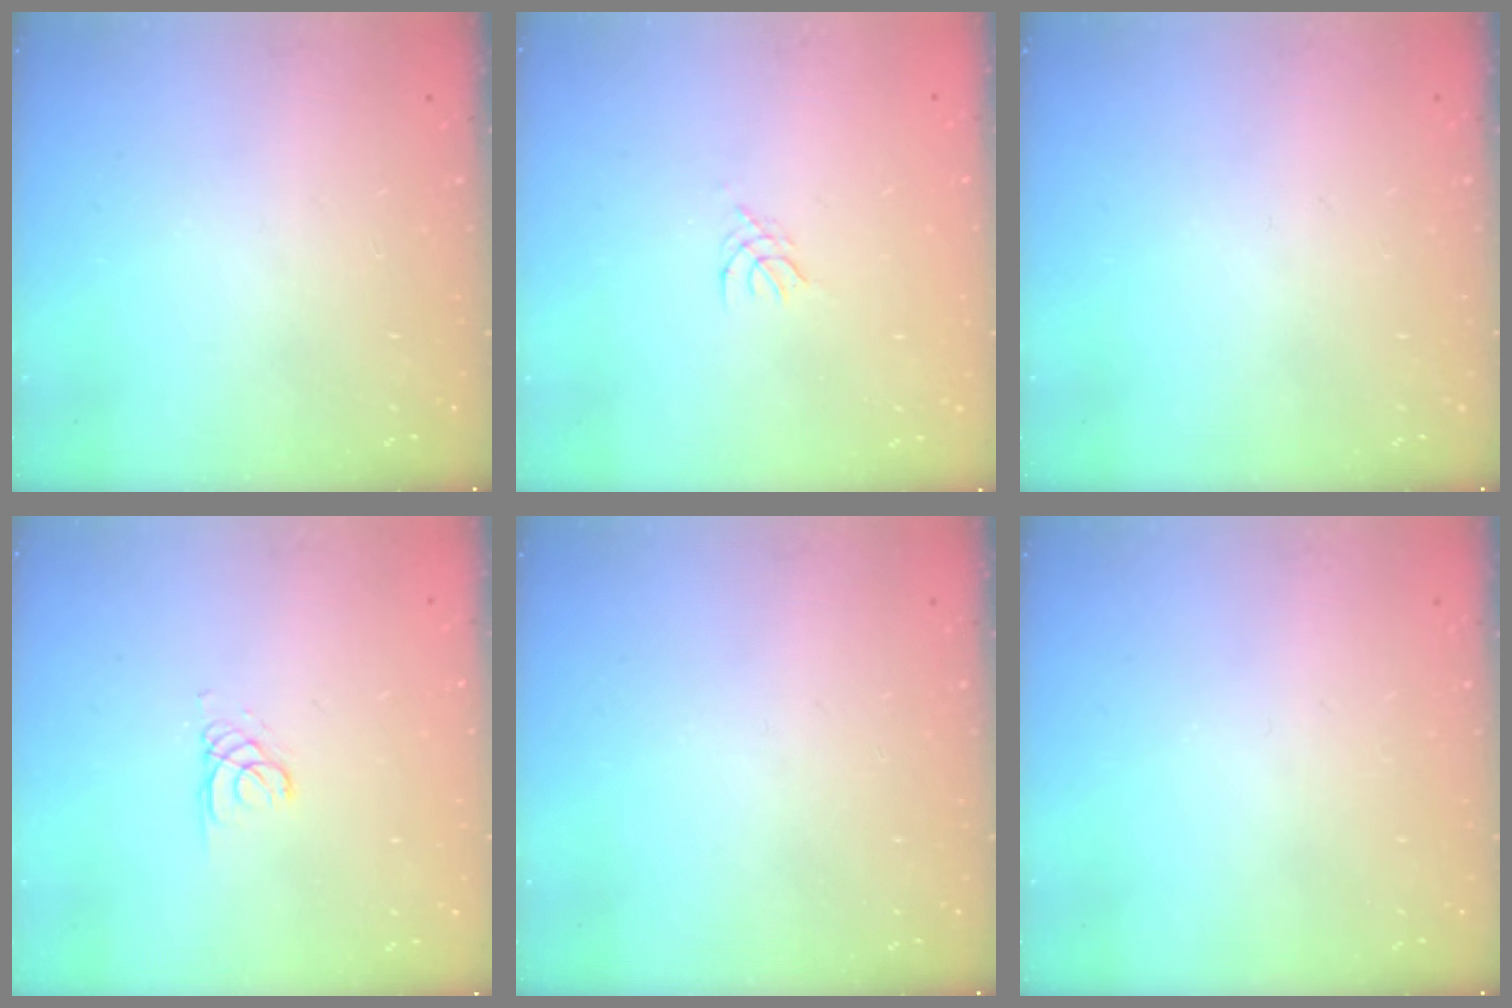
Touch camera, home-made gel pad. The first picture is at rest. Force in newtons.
{"total": 1.2, "press": 1.2, "slide": 0.3}
{"total": 0.0}
{"total": 1.1, "press": 1.1, "slide": 0.1}
{"total": 0.0}
{"total": 0.0}